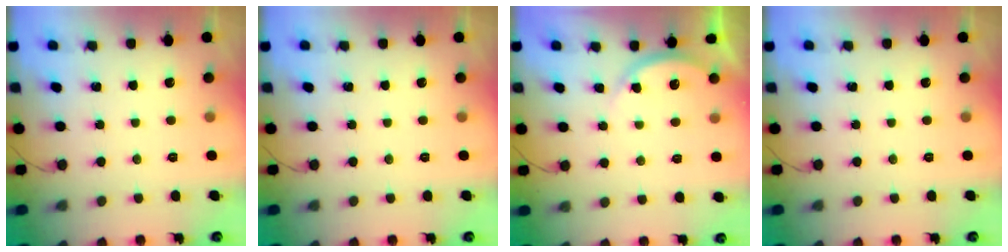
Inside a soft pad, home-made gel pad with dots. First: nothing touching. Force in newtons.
{"total": 0.0}
{"total": 3.0, "press": 2.9, "slide": 0.4}
{"total": 0.0}